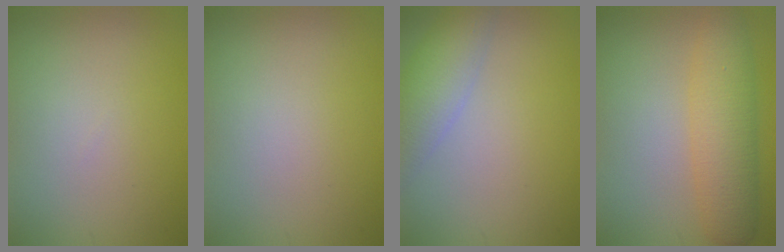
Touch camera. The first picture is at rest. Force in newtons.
{"total": 0.0}
{"total": 4.8, "press": 4.8, "slide": 0.5}
{"total": 5.1, "press": 5.1, "slide": 0.1}